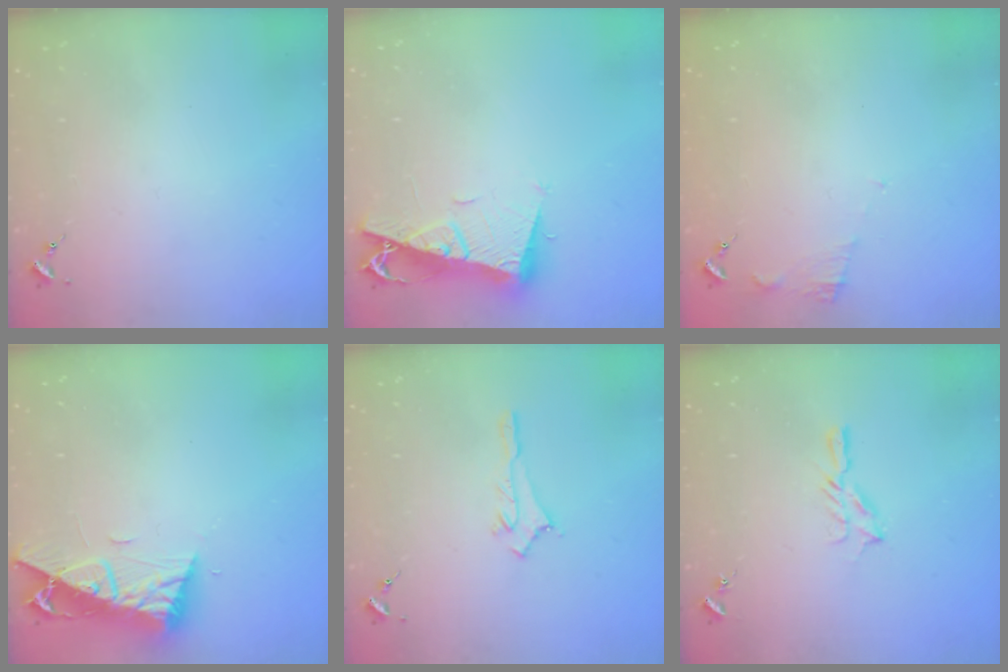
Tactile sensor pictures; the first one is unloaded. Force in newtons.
{"total": 10.6, "press": 10.5, "slide": 1.3}
{"total": 6.7, "press": 6.7, "slide": 0.5}
{"total": 9.3, "press": 9.2, "slide": 1.1}
{"total": 2.9, "press": 2.9, "slide": 0.2}
{"total": 5.6, "press": 5.6, "slide": 0.6}